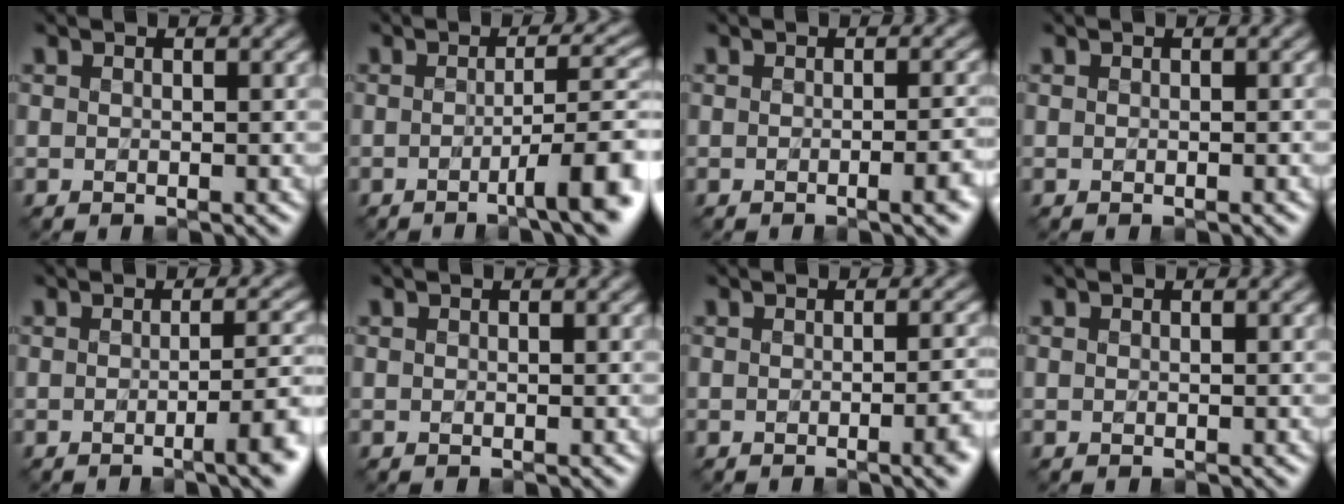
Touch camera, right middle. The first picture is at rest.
{"total": 6.8, "force": [-2.2, 1.3, 6.3], "torque": [-0.079, 0.003, -0.035]}
{"total": 3.2, "force": [-1.0, 1.0, 2.9], "torque": [-0.027, 0.000, -0.013]}
{"total": 0.6, "force": [-0.1, 0.2, 0.5], "torque": [0.001, -0.002, -0.004]}
{"total": 4.5, "force": [-1.4, 1.0, 4.1], "torque": [-0.049, 0.001, -0.024]}
{"total": 0.0}
{"total": 4.0, "force": [-1.1, 1.4, 3.6], "torque": [-0.030, -0.004, -0.011]}
{"total": 0.0}